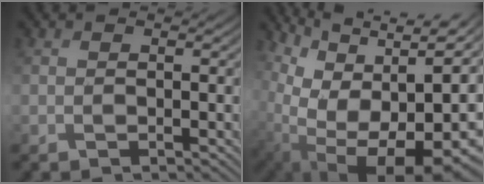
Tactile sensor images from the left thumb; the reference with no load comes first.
{"total": 14.9, "force": [2.0, 9.6, 11.3], "torque": [-0.190, -0.038, 0.086]}